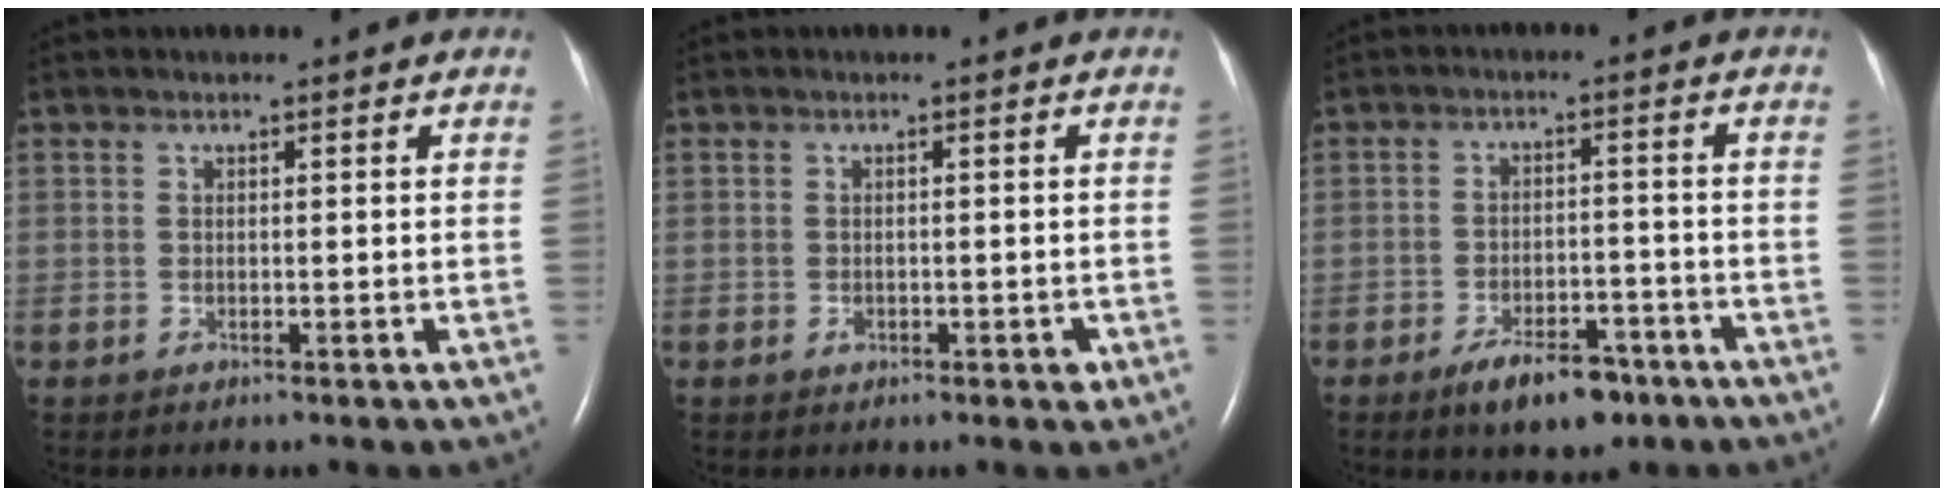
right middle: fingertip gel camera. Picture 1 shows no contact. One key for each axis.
{"total": 1.7, "fx": -0.7, "fy": 1.1, "fz": 1.1, "tx": -0.015, "ty": 0.001, "tz": -0.005}
{"total": 7.4, "fx": -5.0, "fy": 3.1, "fz": 4.5, "tx": -0.077, "ty": -0.001, "tz": -0.077}